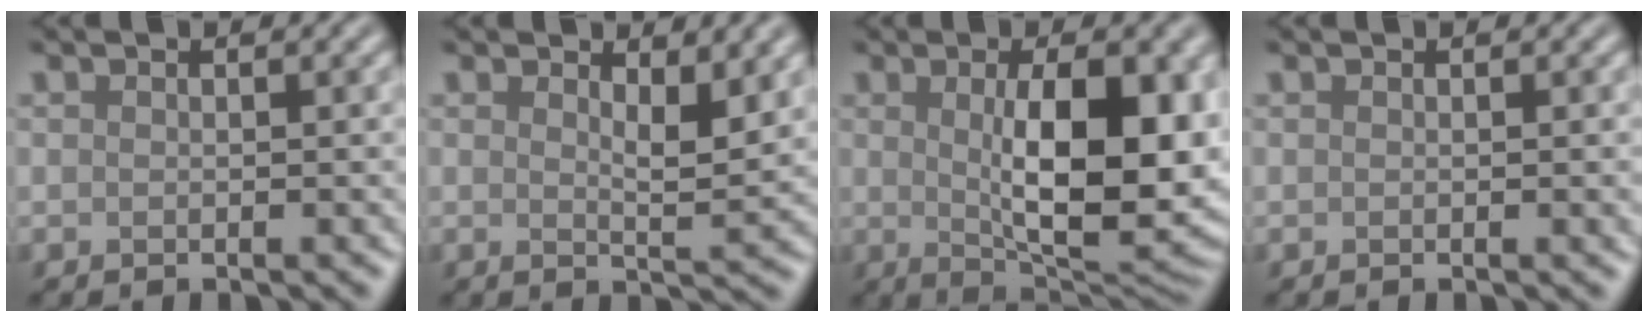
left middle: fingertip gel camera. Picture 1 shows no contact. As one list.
[{"total": 2.8, "force": [1.5, 0.7, 2.3], "torque": [-0.033, -0.008, 0.025]}, {"total": 11.4, "force": [0.7, 4.2, 10.6], "torque": [-0.147, -0.009, 0.020]}, {"total": 0.6, "force": [0.0, 0.1, 0.6], "torque": [-0.006, 0.000, 0.000]}]